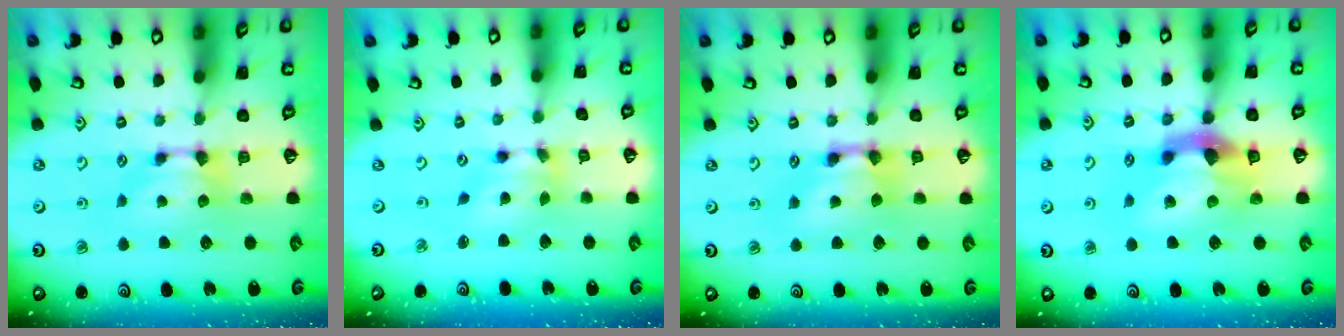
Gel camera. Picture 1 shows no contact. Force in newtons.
{"total": 4.7, "press": 4.2, "slide": 1.9}
{"total": 2.6, "press": 2.6, "slide": 0.2}
{"total": 6.6, "press": 6.2, "slide": 2.2}